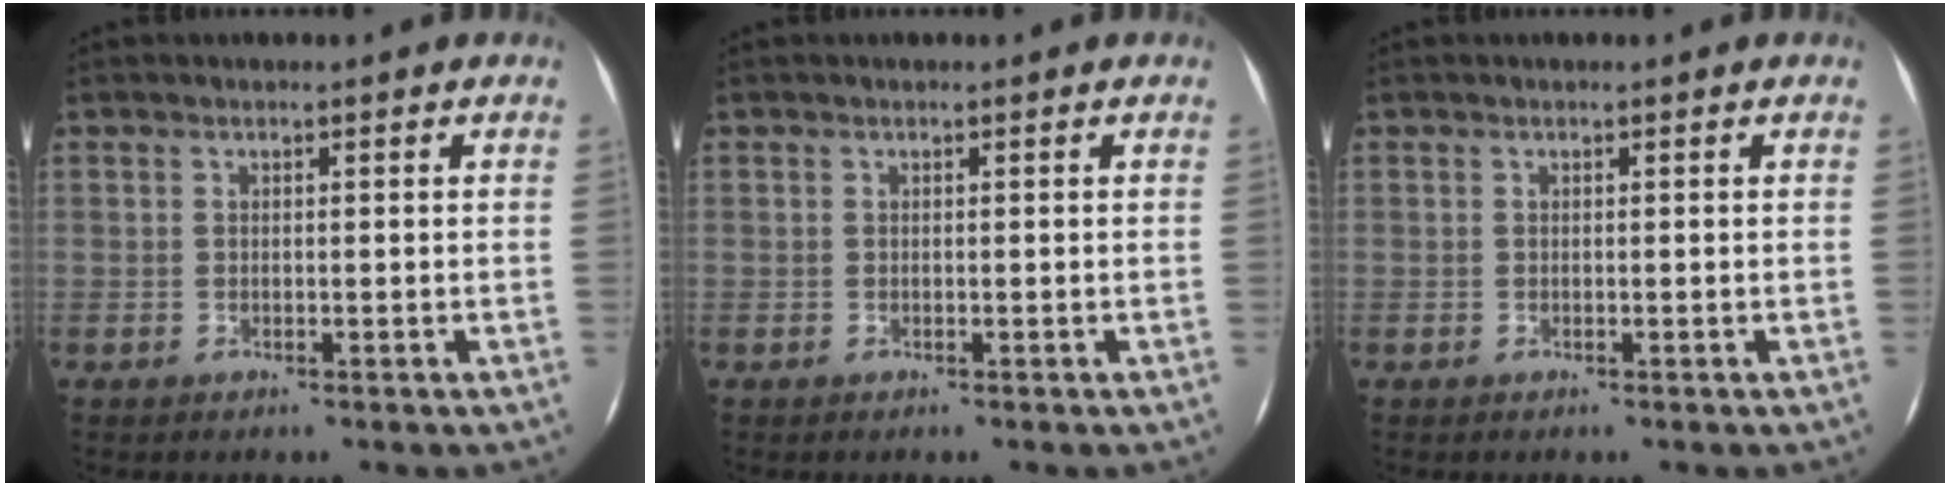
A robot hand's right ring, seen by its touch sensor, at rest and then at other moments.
{"total": 0.0}
{"total": 0.0}